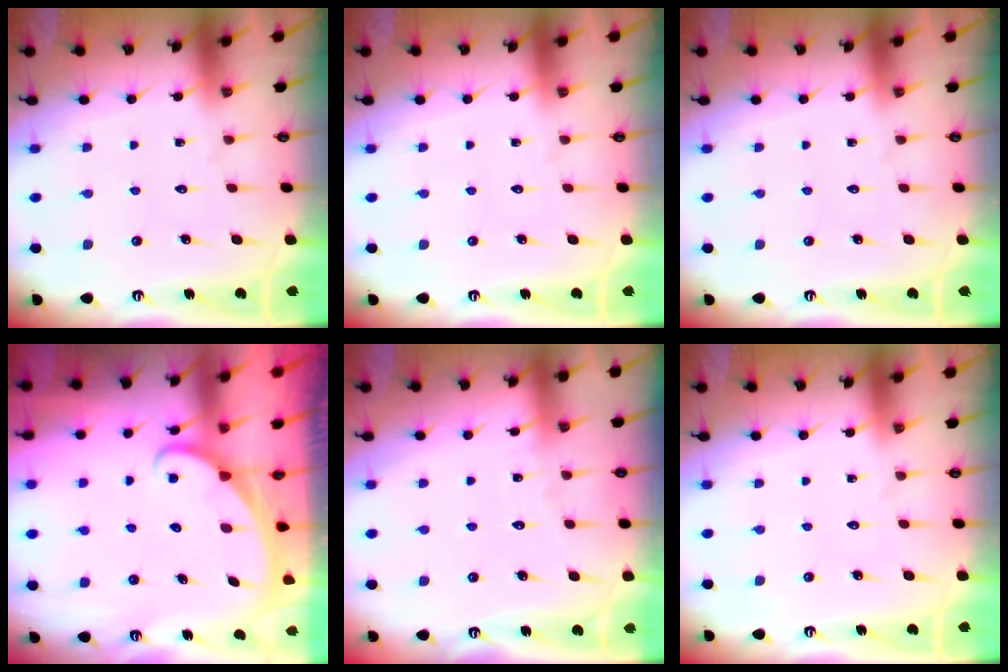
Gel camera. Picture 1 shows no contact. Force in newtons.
{"total": 0.0}
{"total": 0.0}
{"total": 2.1, "press": 2.1, "slide": 0.2}
{"total": 3.1, "press": 3.1, "slide": 0.4}
{"total": 0.0}